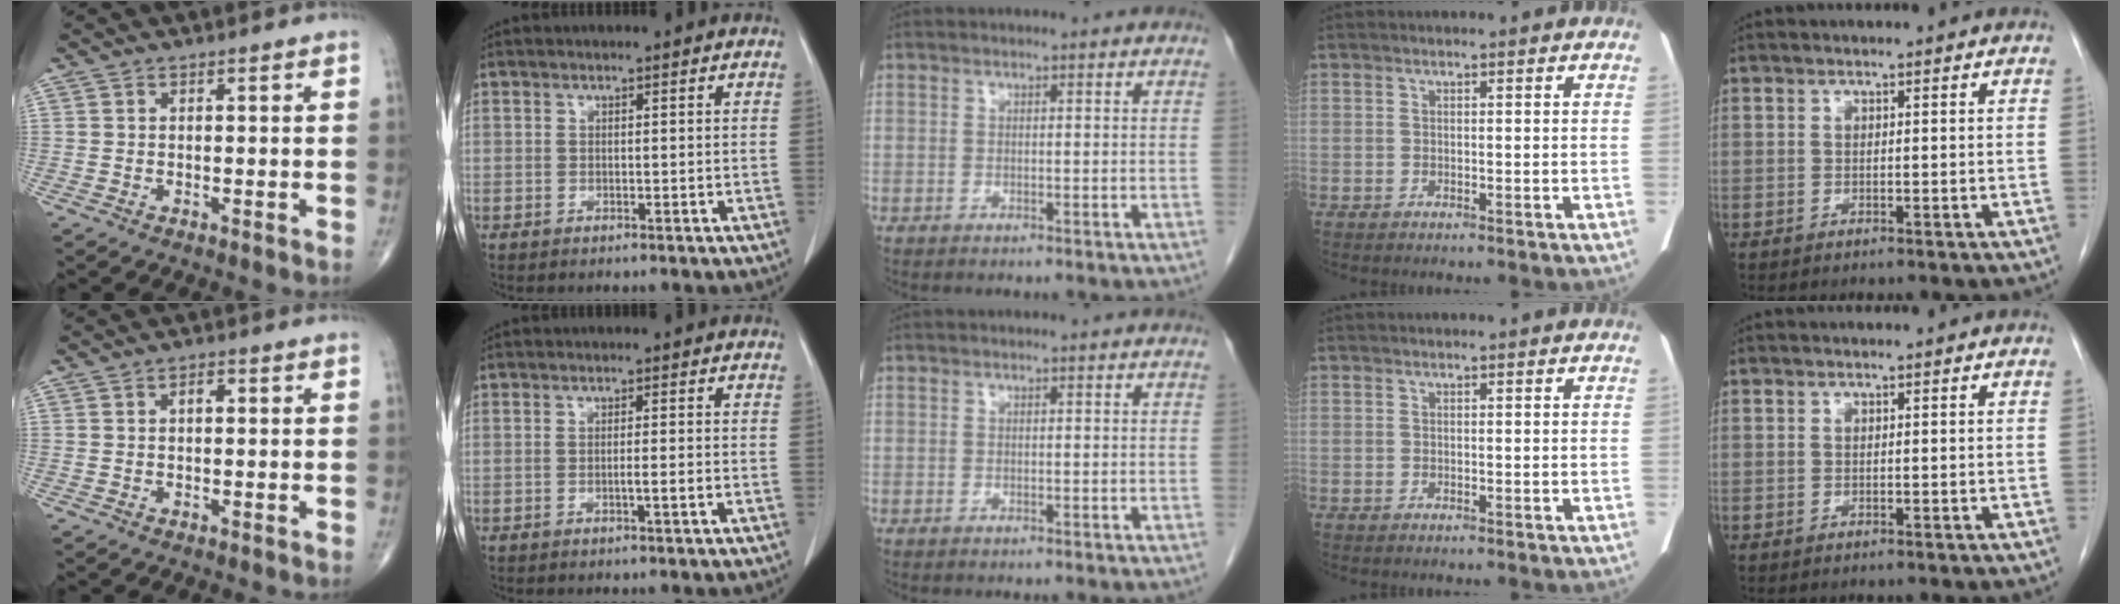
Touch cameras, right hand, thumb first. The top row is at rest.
{"thumb": {"total": 1.9, "force": [0.4, 1.0, 1.5], "torque": [-0.023, 0.004, 0.004]}, "index": {"total": 1.6, "force": [-0.6, -0.4, 1.4], "torque": [-0.026, -0.002, -0.011]}}